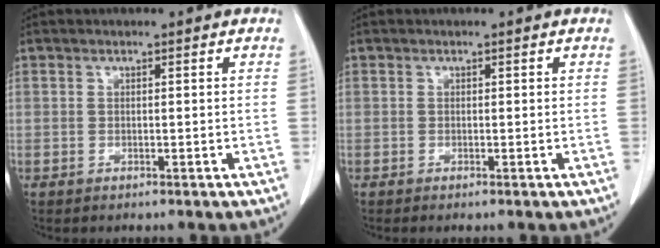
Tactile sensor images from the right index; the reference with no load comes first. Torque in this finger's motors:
{"motor_torque": [0.02, -0.07, -0.01, 0.01]}